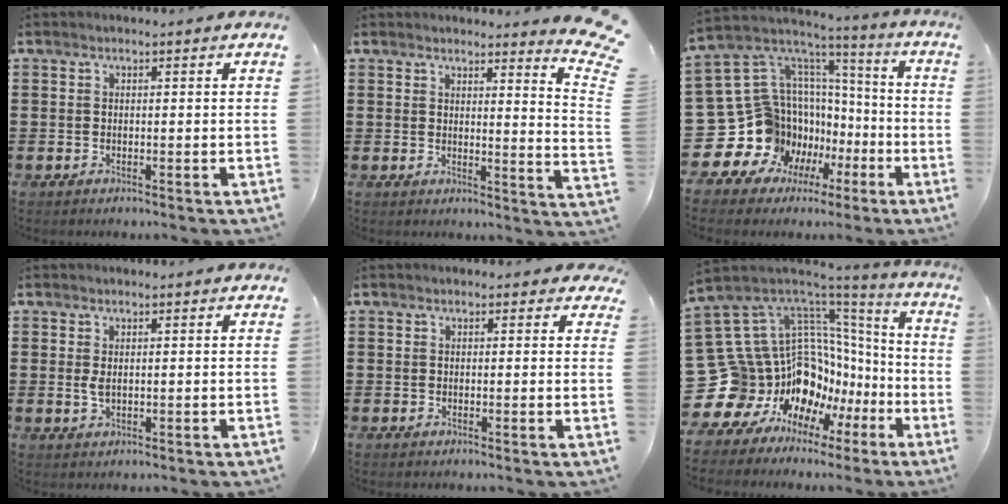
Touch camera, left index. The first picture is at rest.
{"total": 4.0, "force": [3.5, -0.4, 2.0], "torque": [-0.032, -0.034, 0.054]}
{"total": 15.5, "force": [-4.1, 14.2, 4.8], "torque": [-0.165, -0.044, -0.017]}
{"total": 1.8, "force": [0.3, 0.8, 1.6], "torque": [-0.040, 0.000, 0.002]}
{"total": 1.2, "force": [0.5, 1.1, 0.4], "torque": [-0.004, 0.005, 0.006]}
{"total": 16.2, "force": [-3.9, 13.6, 7.9], "torque": [-0.201, -0.051, -0.007]}